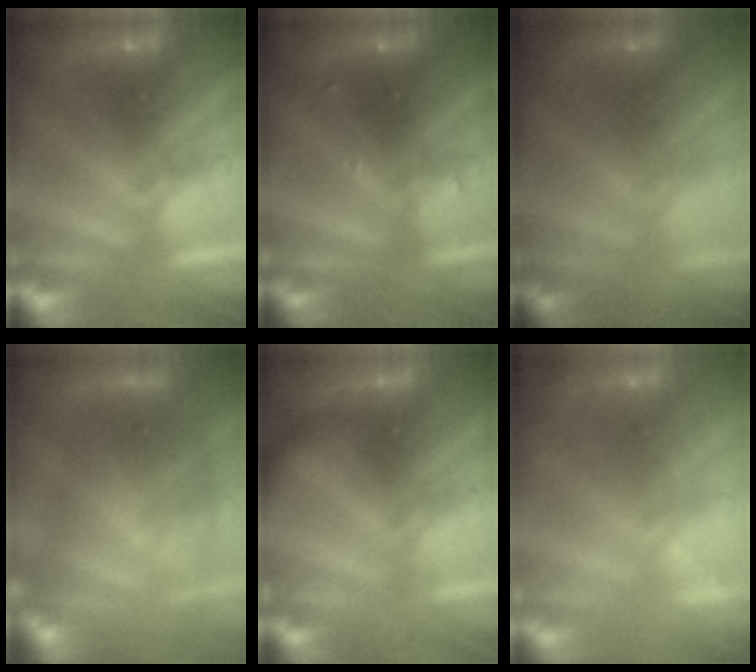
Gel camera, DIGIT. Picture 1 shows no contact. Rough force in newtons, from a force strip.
{"total": 2.5}
{"total": 7.8}
{"total": 6.6}
{"total": 2.1}
{"total": 7.8}